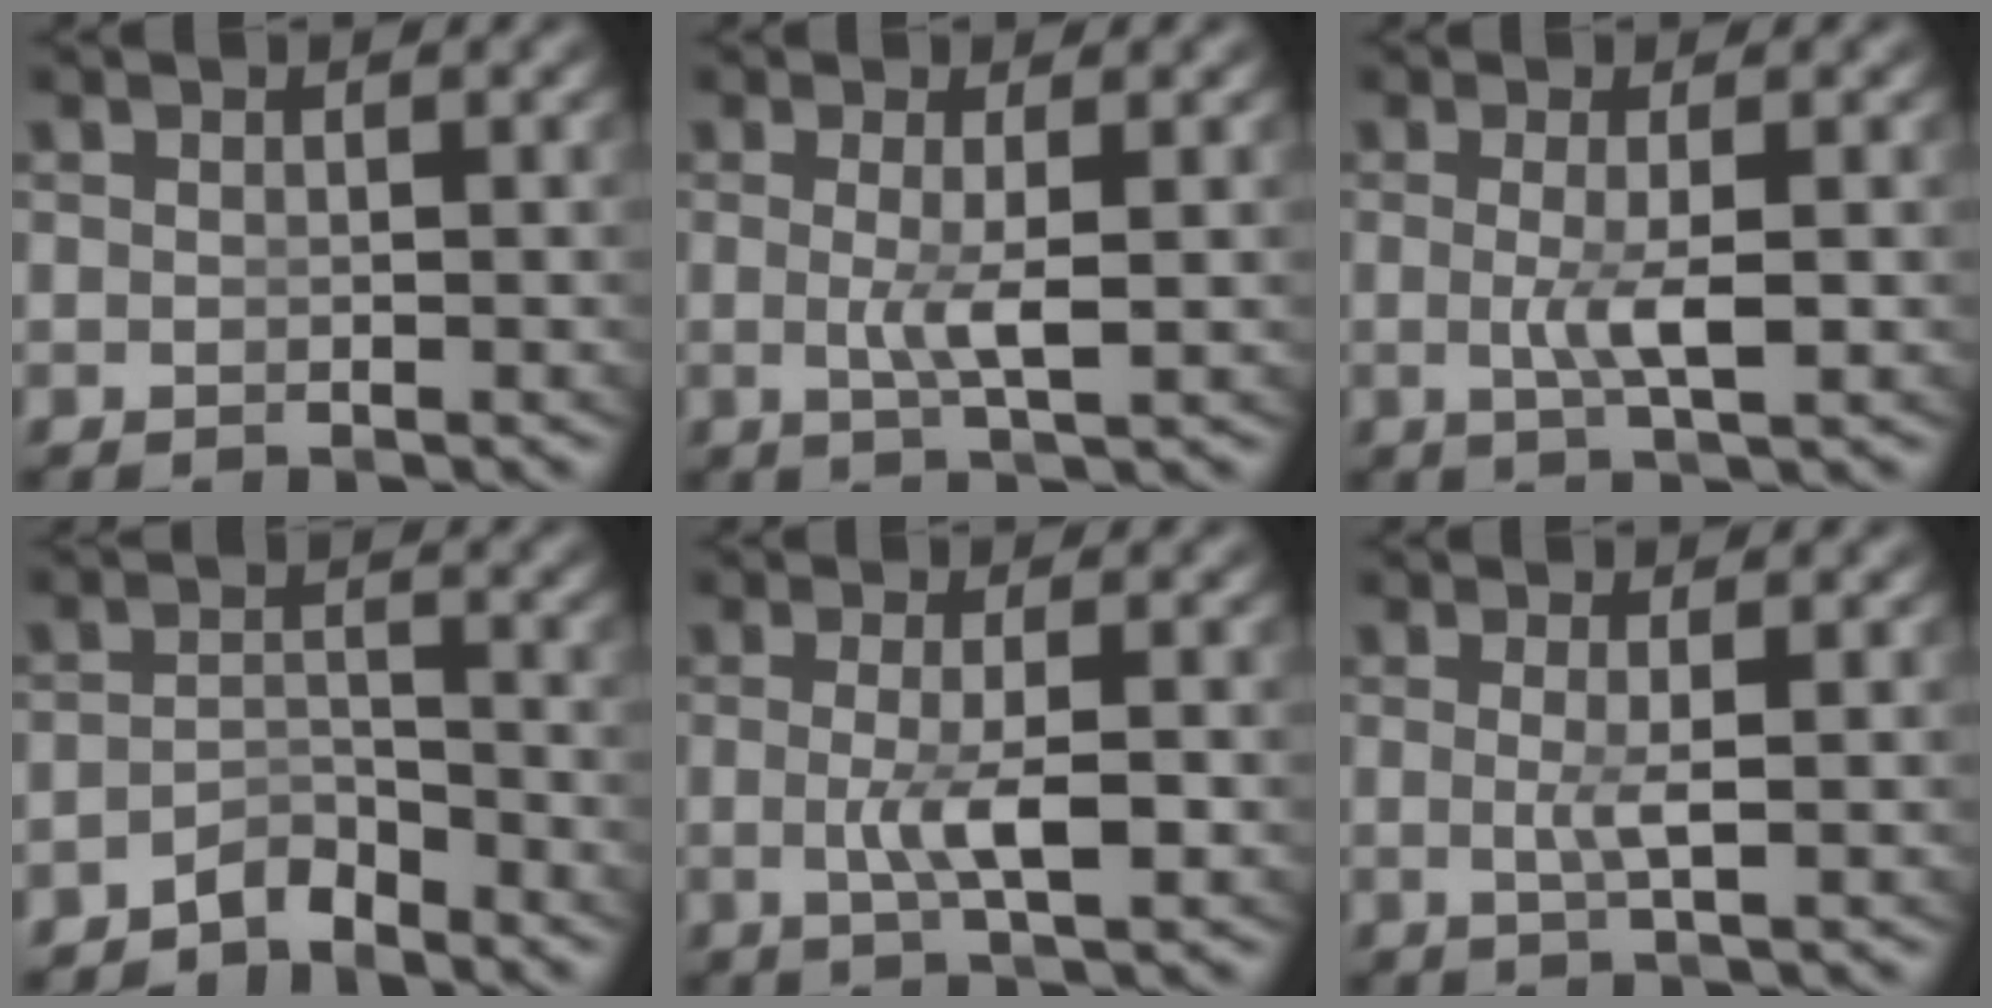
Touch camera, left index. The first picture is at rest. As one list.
[{"total": 2.4, "force": [-0.2, -0.4, 2.4], "torque": [-0.052, -0.018, 0.008]}, {"total": 2.7, "force": [-0.4, -0.2, 2.7], "torque": [-0.054, -0.014, 0.003]}, {"total": 3.2, "force": [-3.0, 0.9, 0.5], "torque": [-0.009, -0.011, -0.050]}, {"total": 3.1, "force": [-0.7, 0.0, 3.0], "torque": [-0.060, -0.011, -0.004]}, {"total": 1.6, "force": [-0.2, -0.6, 1.5], "torque": [-0.039, -0.014, 0.007]}]